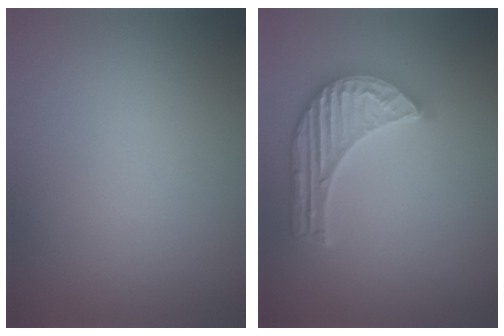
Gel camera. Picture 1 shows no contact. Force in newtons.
{"total": 5.6, "press": 4.5, "slide": 3.3}